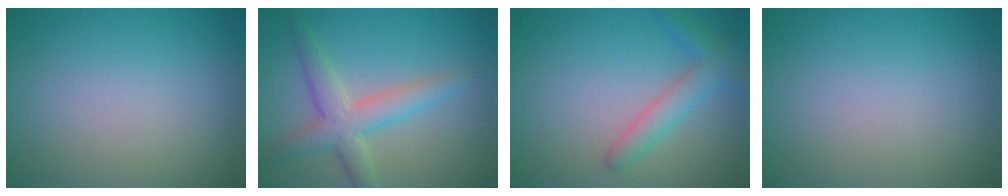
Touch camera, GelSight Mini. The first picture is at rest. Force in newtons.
{"total": 4.3, "press": 4.3, "slide": 0.1}
{"total": 3.0, "press": 3.0, "slide": 0.2}
{"total": 0.0}